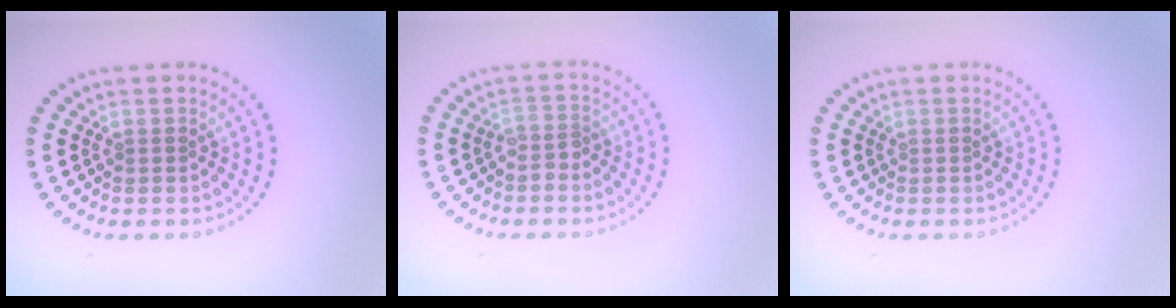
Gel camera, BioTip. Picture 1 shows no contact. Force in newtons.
{"total": 1.4, "press": 1.0, "slide": 0.9}
{"total": 0.0}